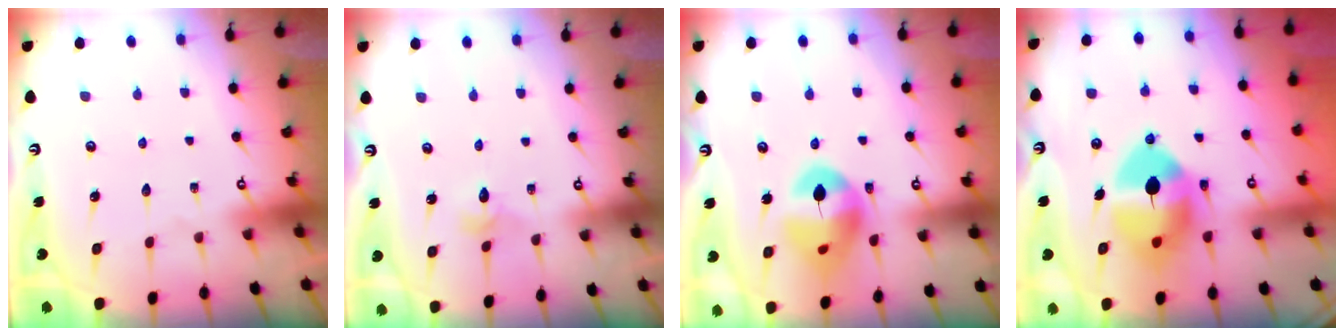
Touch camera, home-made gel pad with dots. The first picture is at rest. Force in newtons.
{"total": 2.2, "press": 2.2, "slide": 0.2}
{"total": 14.3, "press": 14.2, "slide": 1.7}
{"total": 14.4, "press": 14.2, "slide": 2.2}